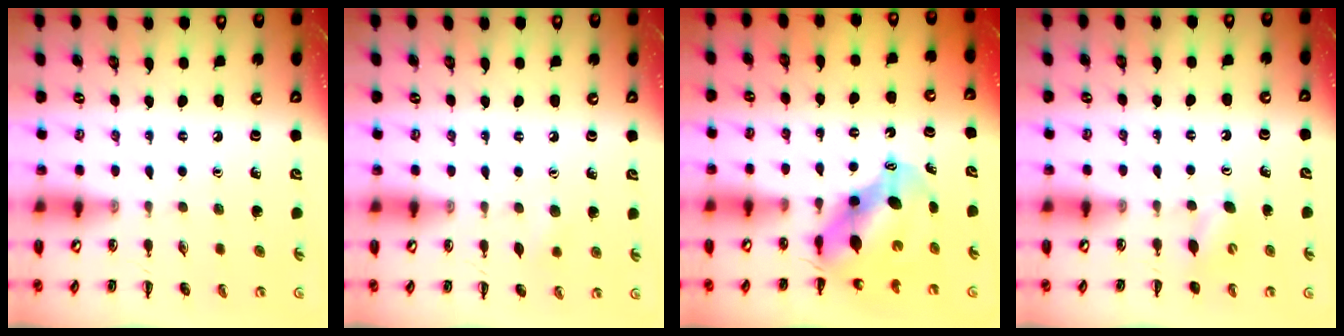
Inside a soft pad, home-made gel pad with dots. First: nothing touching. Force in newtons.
{"total": 4.4, "press": 4.3, "slide": 1.0}
{"total": 7.5, "press": 7.4, "slide": 1.5}
{"total": 3.5, "press": 3.4, "slide": 1.0}